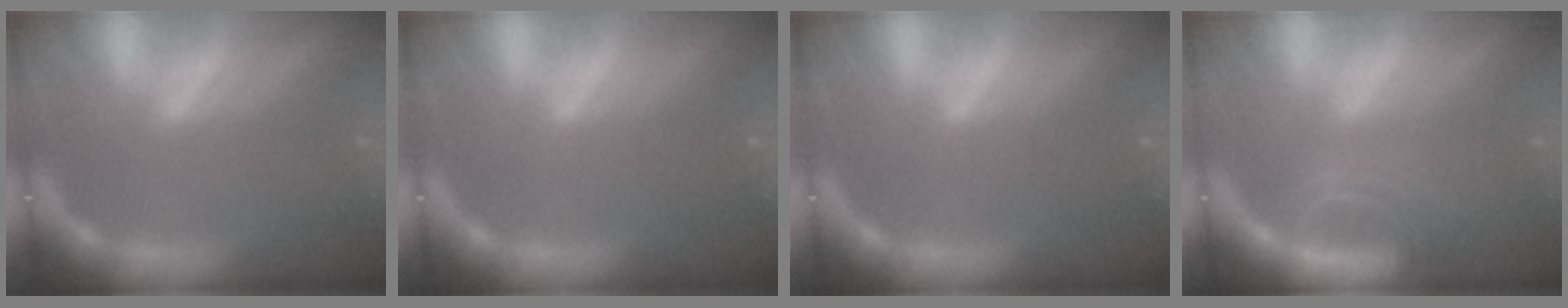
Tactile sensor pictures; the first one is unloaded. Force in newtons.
{"total": 0.0}
{"total": 0.0}
{"total": 5.0}